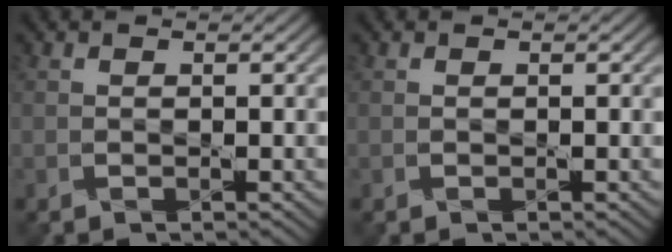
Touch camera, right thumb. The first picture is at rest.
{"total": 0.0}